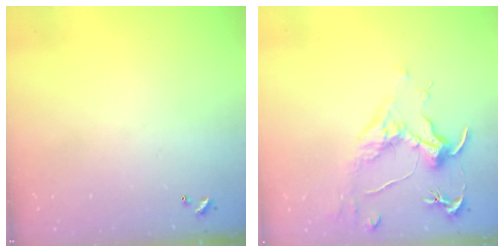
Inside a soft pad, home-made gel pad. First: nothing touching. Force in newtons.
{"total": 1.7, "press": 1.5, "slide": 0.9}